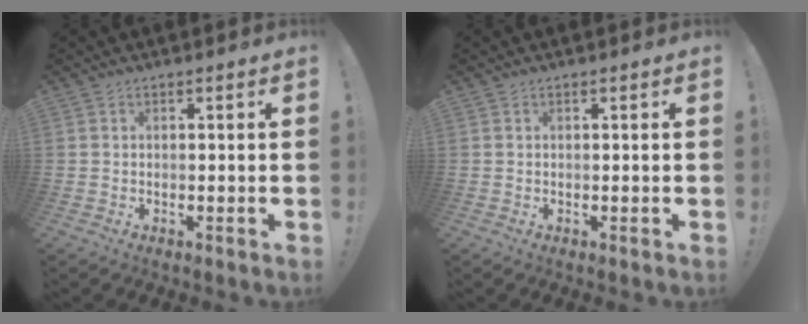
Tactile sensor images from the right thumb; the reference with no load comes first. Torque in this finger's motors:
{"motor_torque": [-0.01, 0.03, 0.03, -0.07, 0.00]}